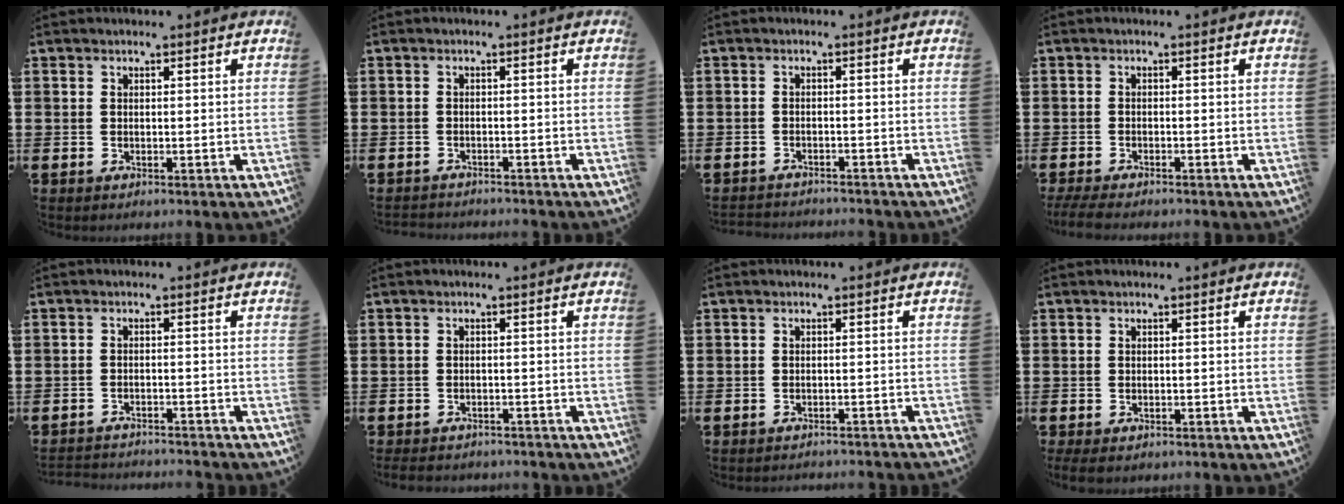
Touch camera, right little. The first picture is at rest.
{"total": 1.2, "force": [-1.2, 0.0, -0.1], "torque": [-0.001, 0.002, -0.025]}
{"total": 1.5, "force": [-1.5, 0.0, -0.1], "torque": [-0.002, 0.003, -0.033]}
{"total": 1.7, "force": [-1.5, 0.2, 0.9], "torque": [-0.013, 0.003, -0.028]}
{"total": 2.1, "force": [-2.1, -0.1, -0.3], "torque": [-0.001, 0.002, -0.046]}
{"total": 1.4, "force": [-1.4, 0.2, 0.0], "torque": [-0.006, 0.001, -0.030]}
{"total": 1.2, "force": [-1.1, -0.1, -0.1], "torque": [0.000, 0.003, -0.024]}
{"total": 0.7, "force": [-0.5, 0.3, 0.4], "torque": [-0.010, 0.000, -0.010]}